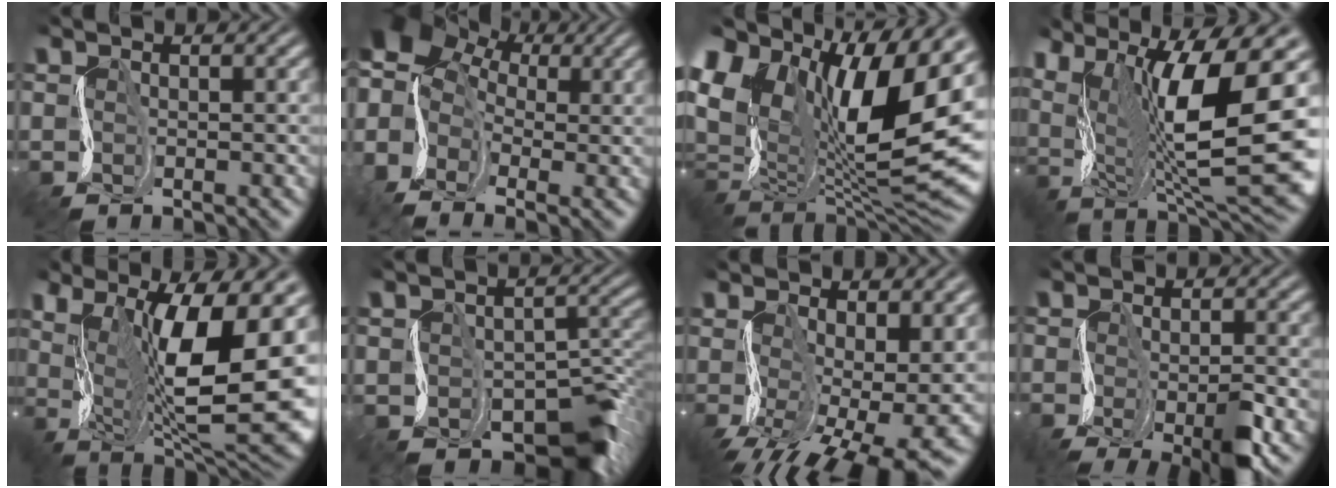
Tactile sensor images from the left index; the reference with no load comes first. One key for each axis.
{"total": 10.2, "fx": 1.1, "fy": 7.9, "fz": 6.3, "tx": -0.122, "ty": 0.025, "tz": 0.003}
{"total": 16.5, "fx": 5.3, "fy": 8.5, "fz": 13.0, "tx": -0.238, "ty": 0.031, "tz": 0.089}
{"total": 15.5, "fx": 2.7, "fy": 4.8, "fz": 14.5, "tx": -0.252, "ty": 0.015, "tz": 0.057}
{"total": 15.2, "fx": 1.3, "fy": 5.8, "fz": 14.0, "tx": -0.210, "ty": -0.005, "tz": 0.029}
{"total": 7.6, "fx": -5.0, "fy": 4.2, "fz": 3.9, "tx": -0.041, "ty": -0.004, "tz": -0.074}
{"total": 10.4, "fx": -2.4, "fy": 4.0, "fz": 9.3, "tx": -0.143, "ty": -0.023, "tz": -0.032}
{"total": 5.3, "fx": -2.5, "fy": 1.6, "fz": 4.4, "tx": -0.072, "ty": -0.001, "tz": -0.044}